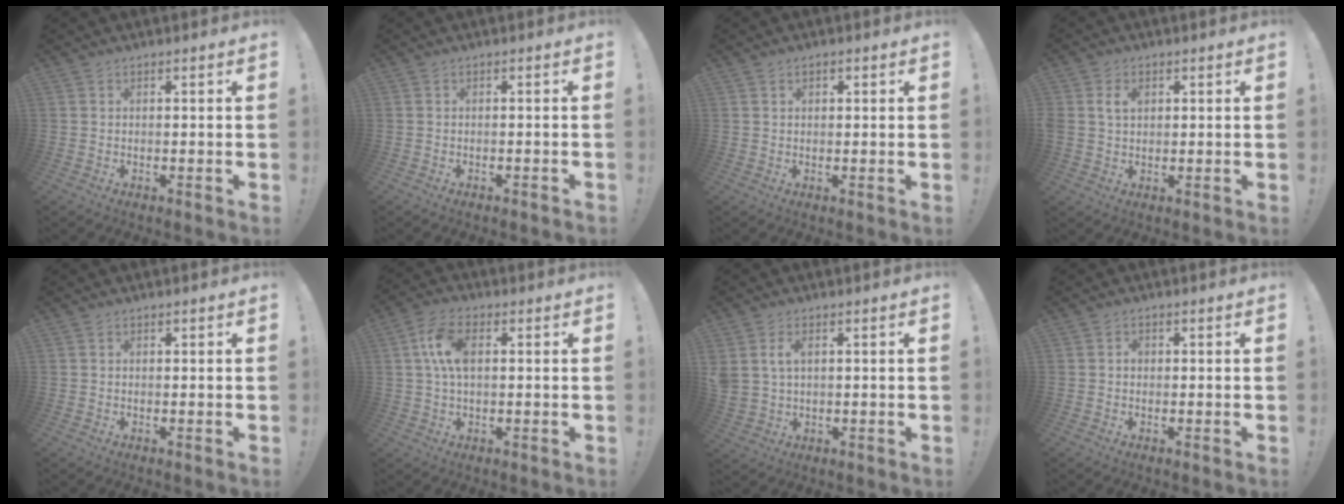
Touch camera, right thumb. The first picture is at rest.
{"total": 1.0, "force": [-1.0, -0.3, 0.3], "torque": [-0.003, -0.002, -0.017]}
{"total": 1.0, "force": [0.4, 0.8, 0.4], "torque": [-0.002, -0.001, 0.006]}
{"total": 4.2, "force": [1.2, 3.1, 2.7], "torque": [-0.053, 0.008, 0.022]}
{"total": 0.0}
{"total": 9.1, "force": [1.6, 5.0, 7.4], "torque": [-0.134, 0.003, 0.029]}
{"total": 5.2, "force": [1.8, 3.5, 3.5], "torque": [-0.068, -0.003, 0.033]}
{"total": 1.2, "force": [-0.2, 1.0, 0.6], "torque": [-0.005, 0.004, -0.005]}